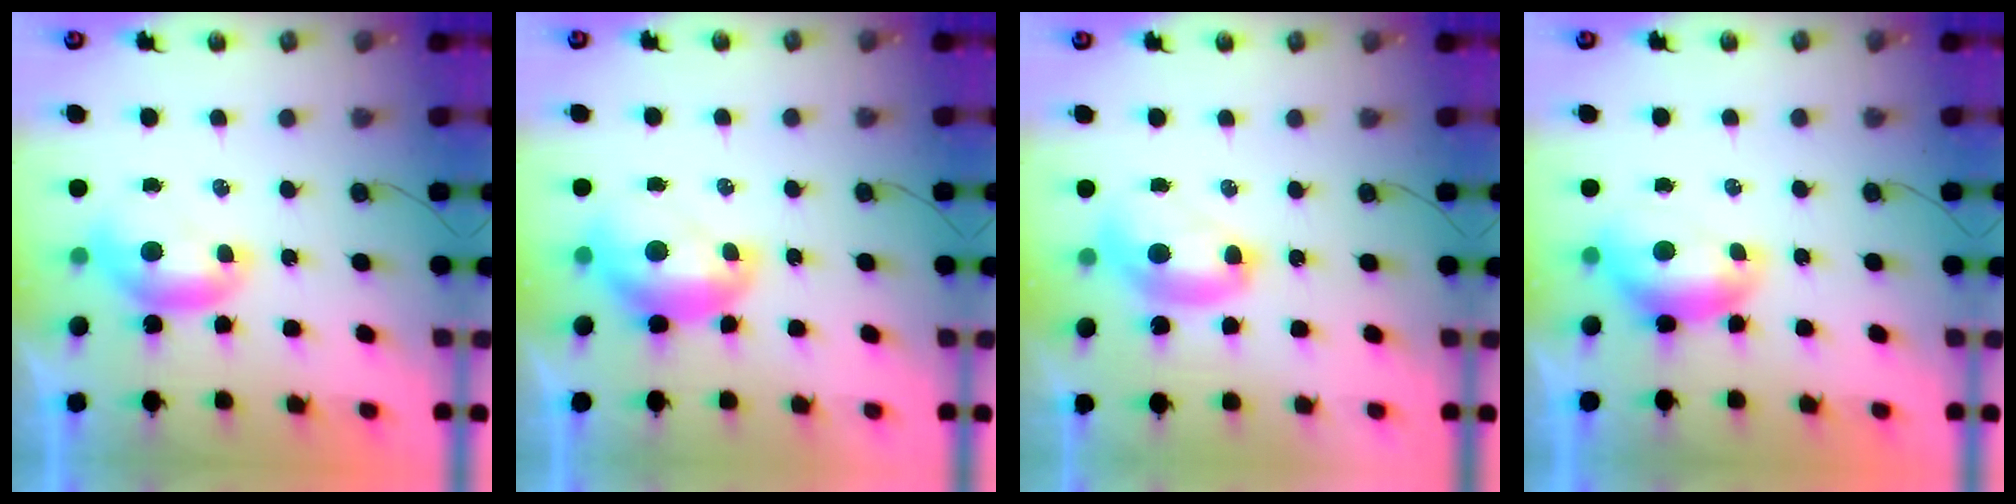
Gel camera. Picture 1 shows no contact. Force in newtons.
{"total": 2.3, "press": 2.2, "slide": 0.7}
{"total": 2.7, "press": 2.7, "slide": 0.1}
{"total": 0.0}